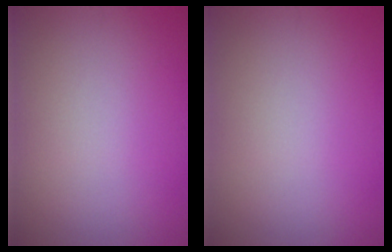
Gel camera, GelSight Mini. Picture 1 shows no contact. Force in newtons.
{"total": 0.0}